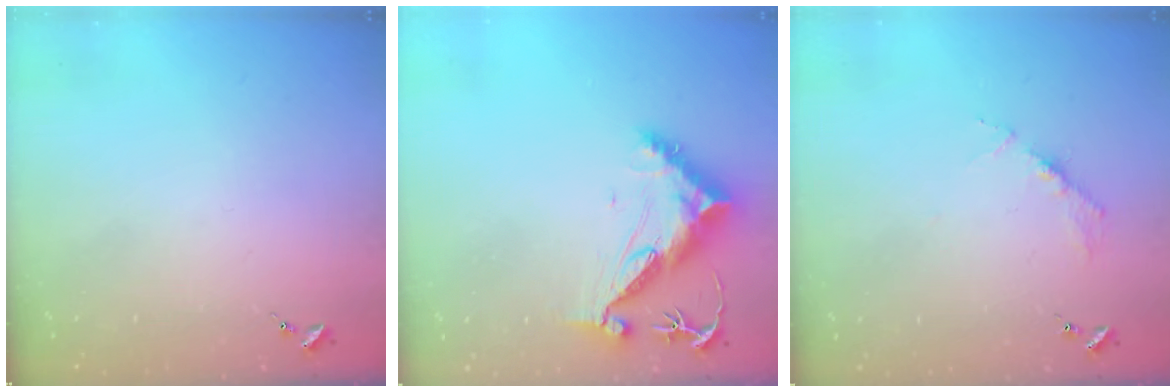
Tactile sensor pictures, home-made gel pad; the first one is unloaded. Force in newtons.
{"total": 12.9, "press": 12.8, "slide": 0.9}
{"total": 3.6, "press": 3.6, "slide": 0.4}